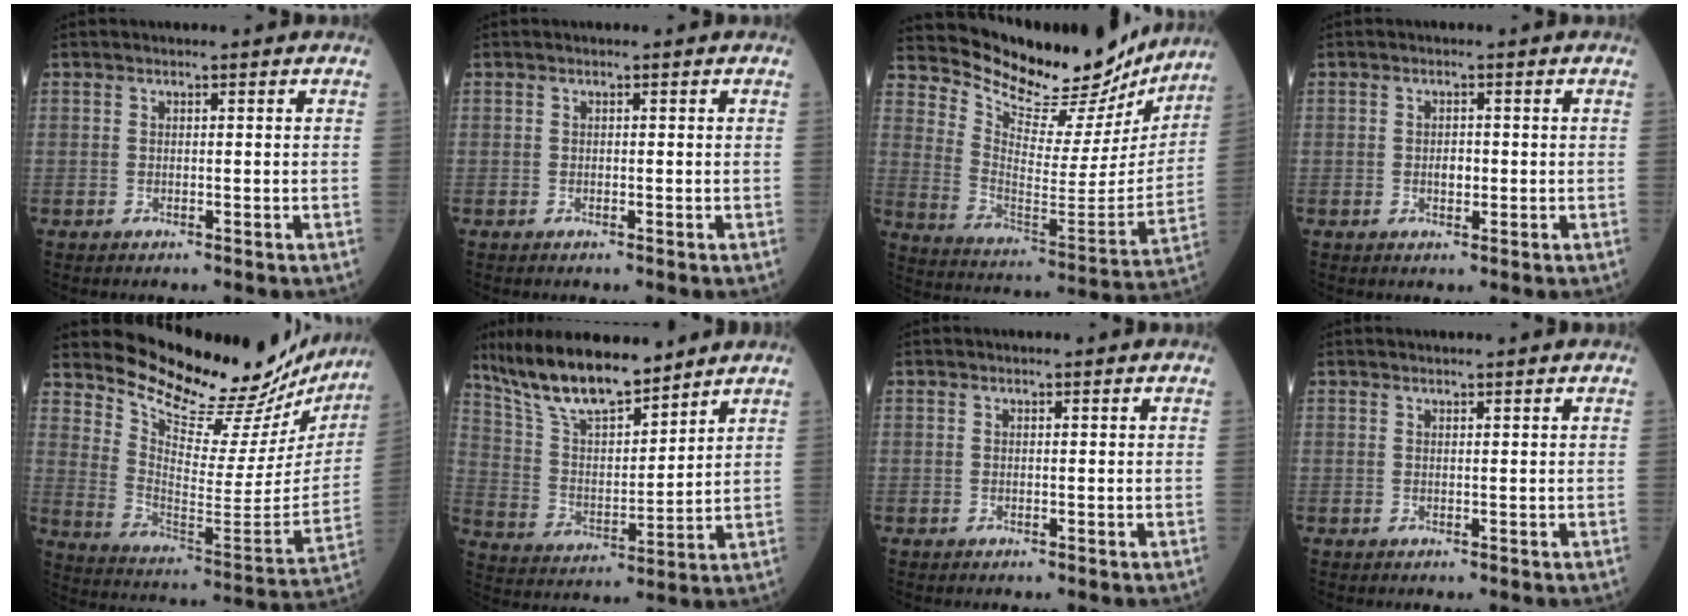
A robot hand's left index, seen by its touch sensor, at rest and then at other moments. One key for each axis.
{"total": 0.0}
{"total": 21.1, "fx": 19.7, "fy": 5.1, "fz": 5.4, "tx": -0.094, "ty": -0.057, "tz": 0.278}
{"total": 1.8, "fx": -0.4, "fy": 1.1, "fz": 1.3, "tx": -0.023, "ty": -0.001, "tz": -0.006}
{"total": 24.7, "fx": 23.1, "fy": 5.2, "fz": 6.9, "tx": -0.108, "ty": -0.105, "tz": 0.309}
{"total": 14.3, "fx": 12.1, "fy": 3.2, "fz": 6.9, "tx": -0.135, "ty": 0.003, "tz": 0.227}
{"total": 0.0}
{"total": 1.2, "fx": 1.0, "fy": -0.1, "fz": 0.5, "tx": -0.006, "ty": 0.009, "tz": 0.019}